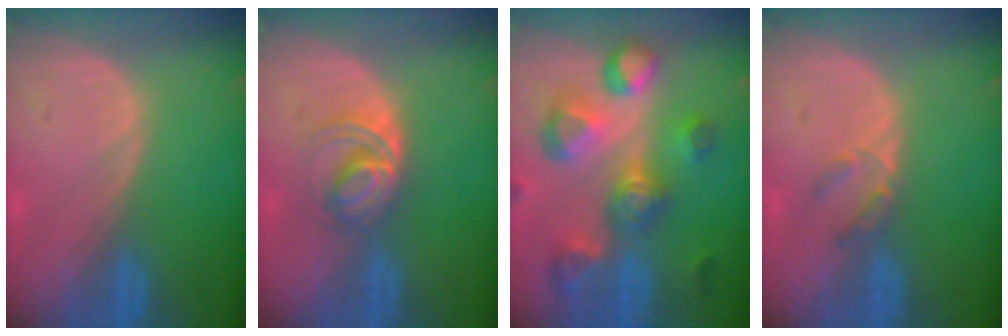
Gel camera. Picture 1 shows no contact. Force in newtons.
{"total": 5.2, "press": 5.0, "slide": 1.2}
{"total": 11.2, "press": 10.0, "slide": 5.0}
{"total": 2.5, "press": 2.3, "slide": 1.0}